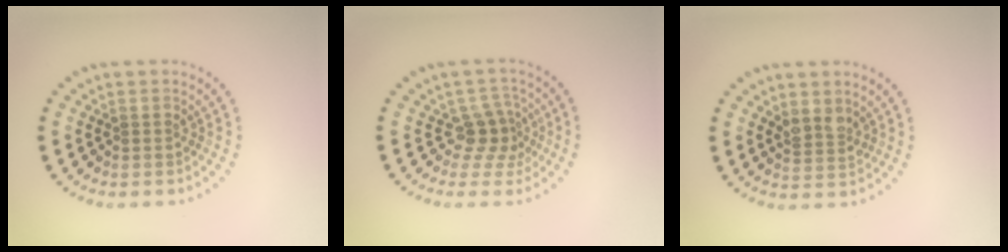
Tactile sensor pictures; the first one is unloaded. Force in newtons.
{"total": 2.6, "press": 1.9, "slide": 1.9}
{"total": 1.8, "press": 1.5, "slide": 0.9}